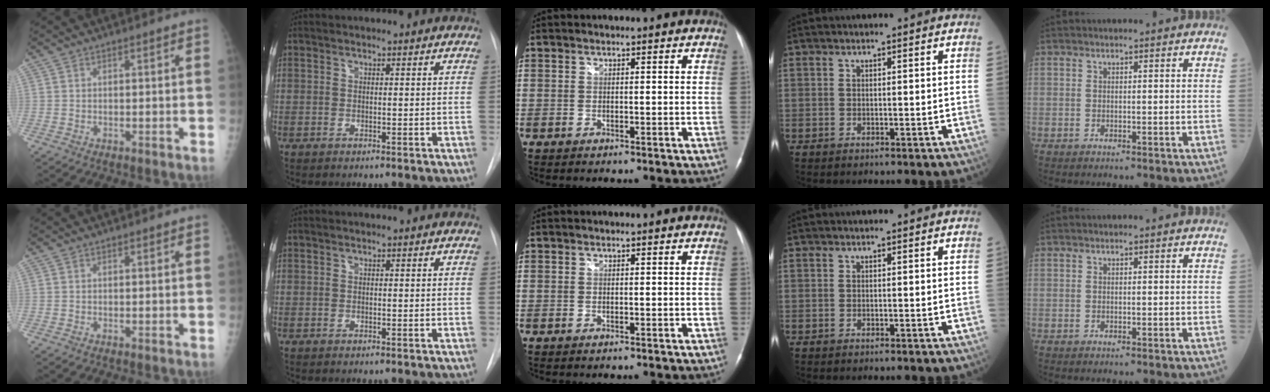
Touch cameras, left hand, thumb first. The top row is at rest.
{}